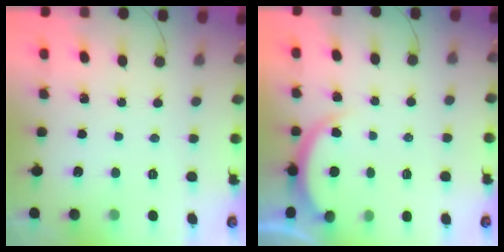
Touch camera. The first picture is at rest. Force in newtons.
{"total": 4.6, "press": 4.6, "slide": 0.6}